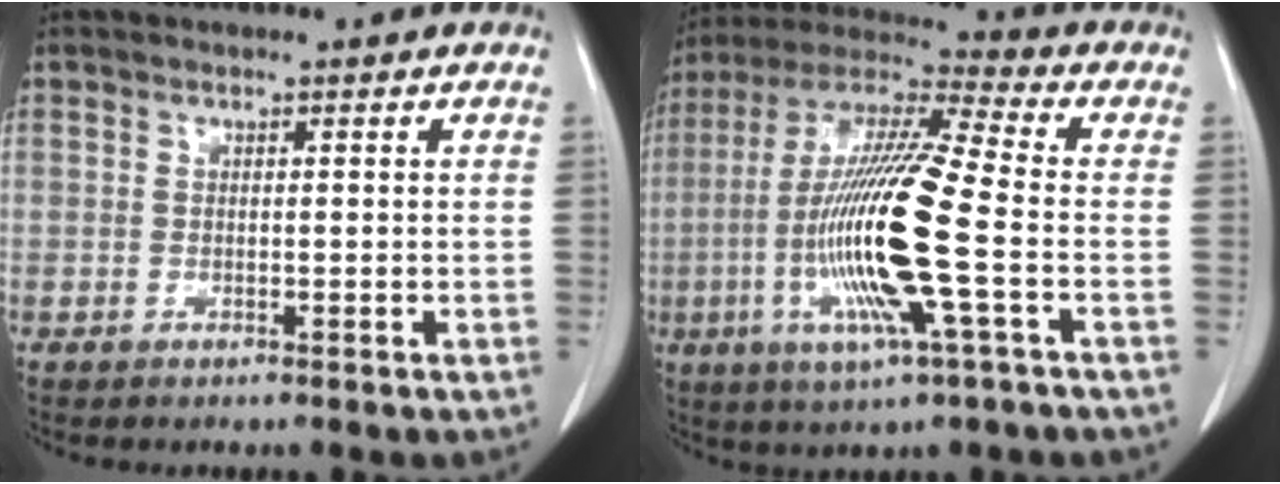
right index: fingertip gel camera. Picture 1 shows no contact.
{"total": 18.6, "force": [-3.9, 1.0, 18.2], "torque": [-0.378, -0.013, -0.079]}